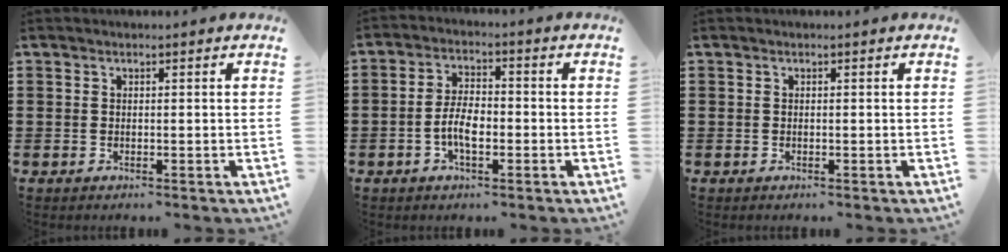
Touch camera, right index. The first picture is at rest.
{"total": 5.5, "force": [-1.5, 2.5, 4.7], "torque": [-0.108, -0.002, -0.034]}
{"total": 0.0}